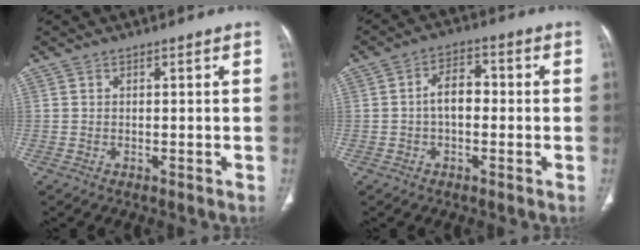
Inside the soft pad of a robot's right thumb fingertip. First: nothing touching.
{"total": 5.9, "force": [-0.4, 3.6, 4.7], "torque": [-0.072, 0.024, -0.013]}